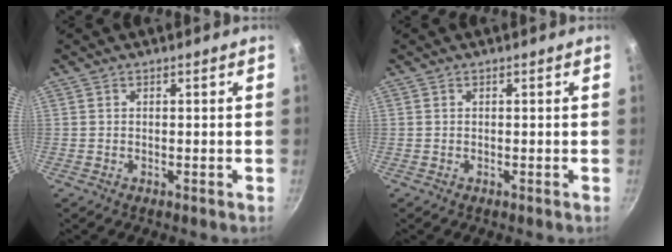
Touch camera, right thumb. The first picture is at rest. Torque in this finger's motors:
{"motor_torque": [-0.37, 0.07, -0.30, 0.11, 0.02]}